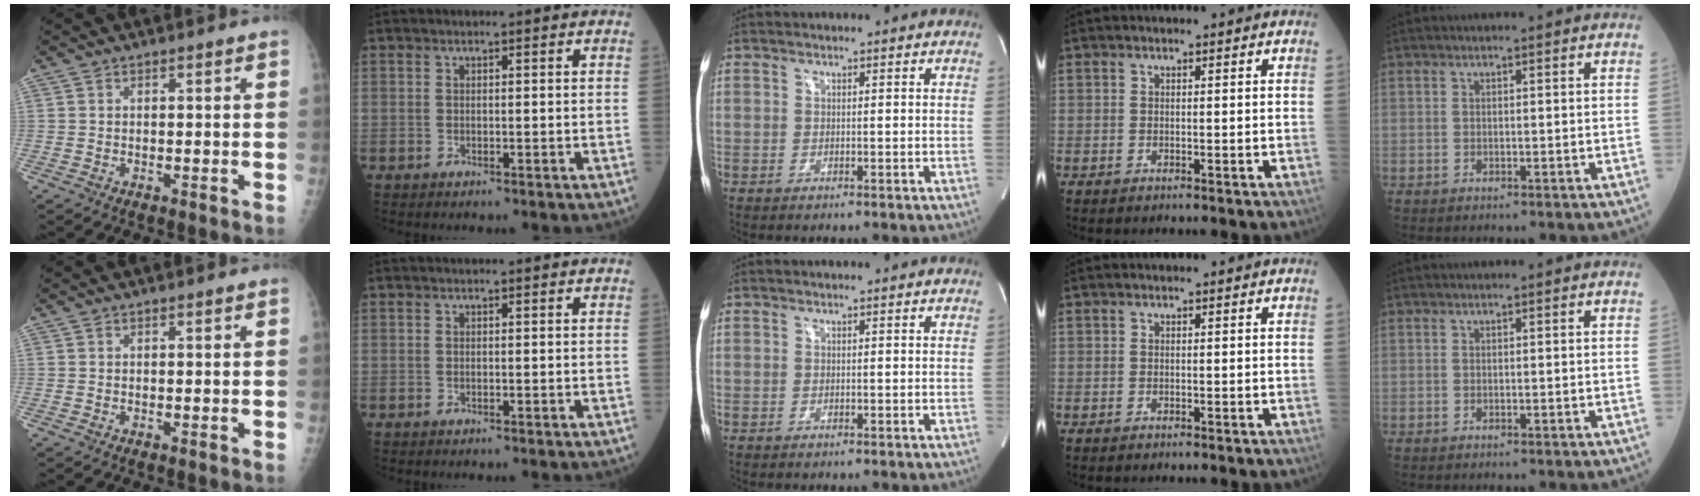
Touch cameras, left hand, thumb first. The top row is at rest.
{}